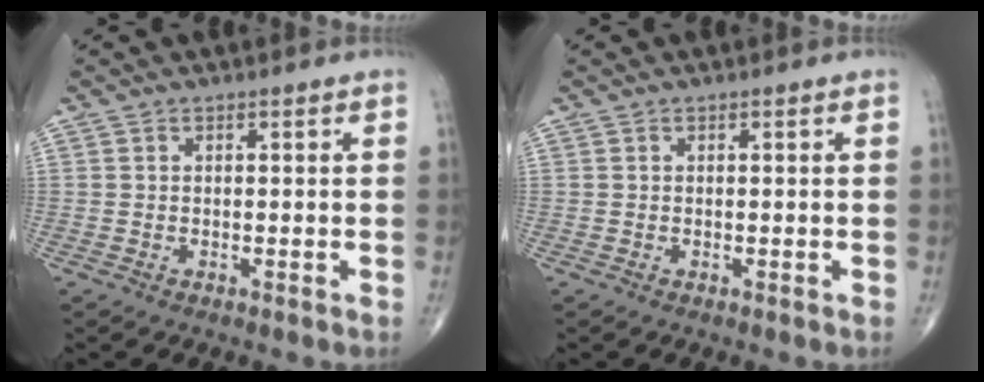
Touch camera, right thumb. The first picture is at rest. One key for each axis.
{"total": 0.0}